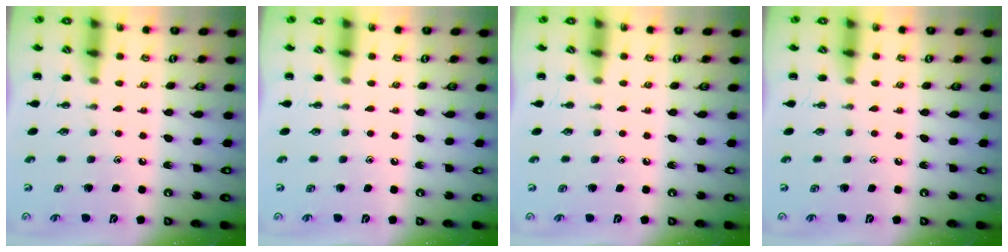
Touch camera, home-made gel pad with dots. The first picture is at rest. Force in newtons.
{"total": 0.0}
{"total": 0.0}
{"total": 0.0}